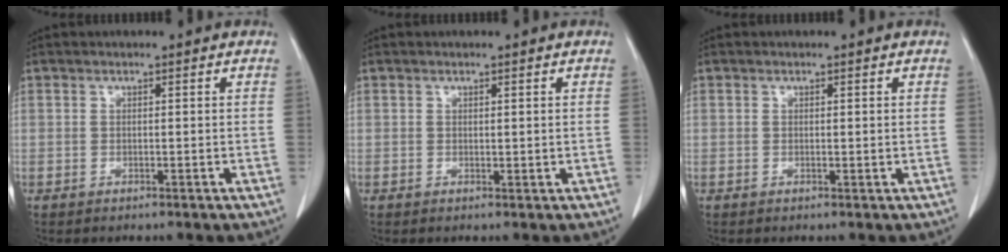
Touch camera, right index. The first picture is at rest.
{"total": 0.0}
{"total": 0.0}